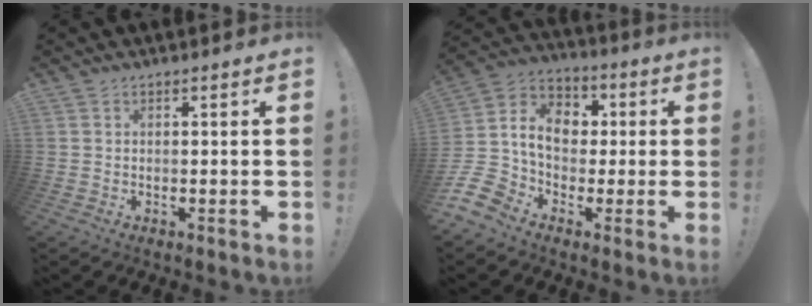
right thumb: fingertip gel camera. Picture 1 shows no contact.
{"total": 14.0, "force": [-1.1, 11.7, 7.6], "torque": [-0.137, 0.011, -0.015]}